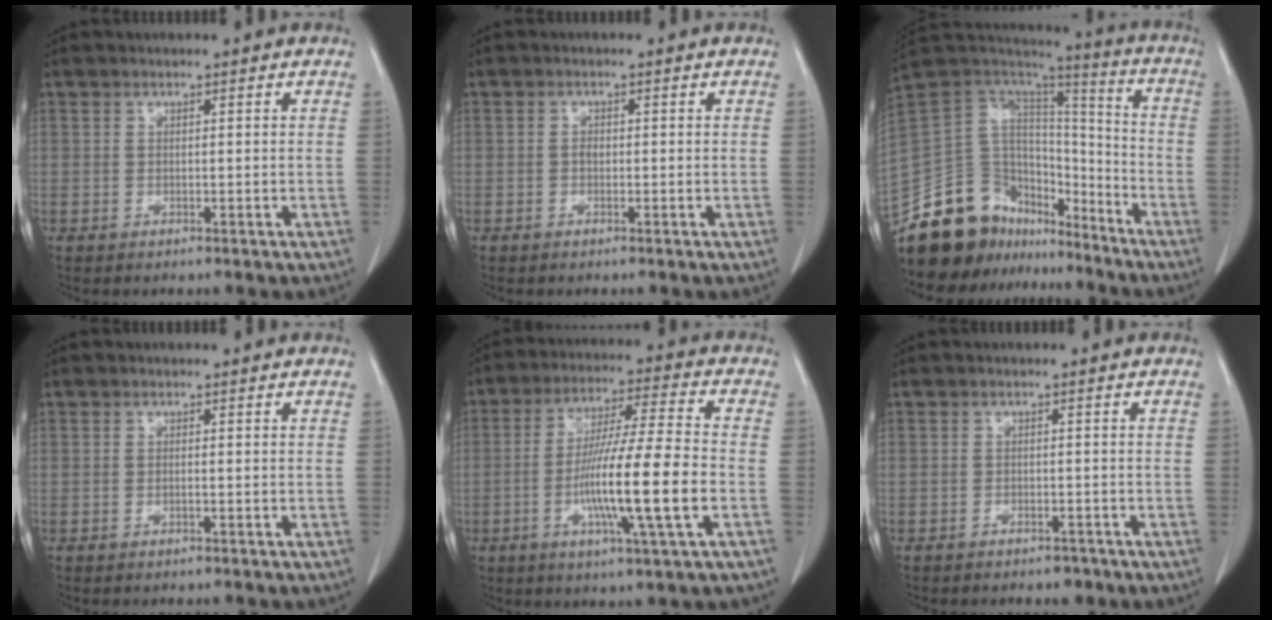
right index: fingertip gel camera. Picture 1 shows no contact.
{"total": 0.8, "force": [-0.1, 0.5, 0.5], "torque": [-0.010, 0.002, -0.003]}
{"total": 20.6, "force": [-16.8, 10.3, 6.2], "torque": [-0.128, 0.061, -0.274]}
{"total": 0.0}
{"total": 14.5, "force": [-3.4, -0.4, 14.1], "torque": [-0.258, -0.009, -0.063]}
{"total": 2.2, "force": [-1.8, 1.2, 0.7], "torque": [-0.010, 0.002, -0.019]}